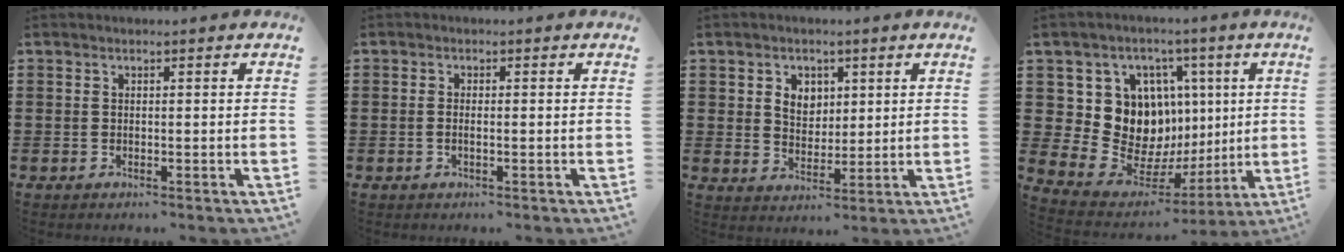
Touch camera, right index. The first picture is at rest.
{"total": 0.9, "force": [-0.3, 0.1, 0.8], "torque": [-0.015, -0.003, -0.005]}
{"total": 4.1, "force": [1.6, 3.4, 1.7], "torque": [-0.039, 0.009, 0.026]}
{"total": 13.4, "force": [2.5, 11.9, 5.6], "torque": [-0.133, -0.037, 0.057]}